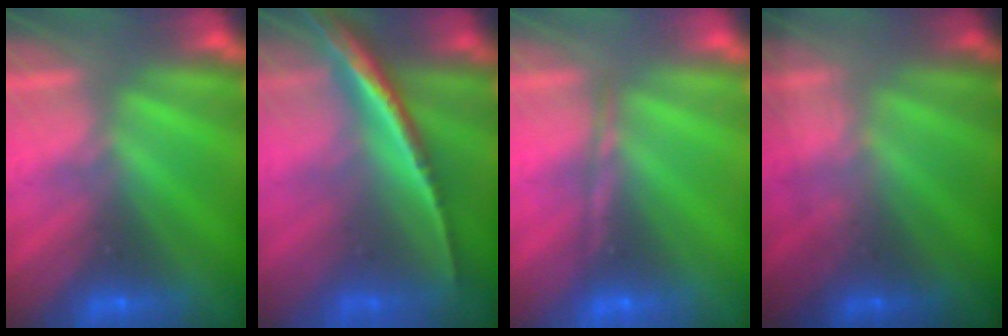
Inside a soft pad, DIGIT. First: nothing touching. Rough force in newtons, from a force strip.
{"total": 1.8}
{"total": 1.7}
{"total": 1.8}